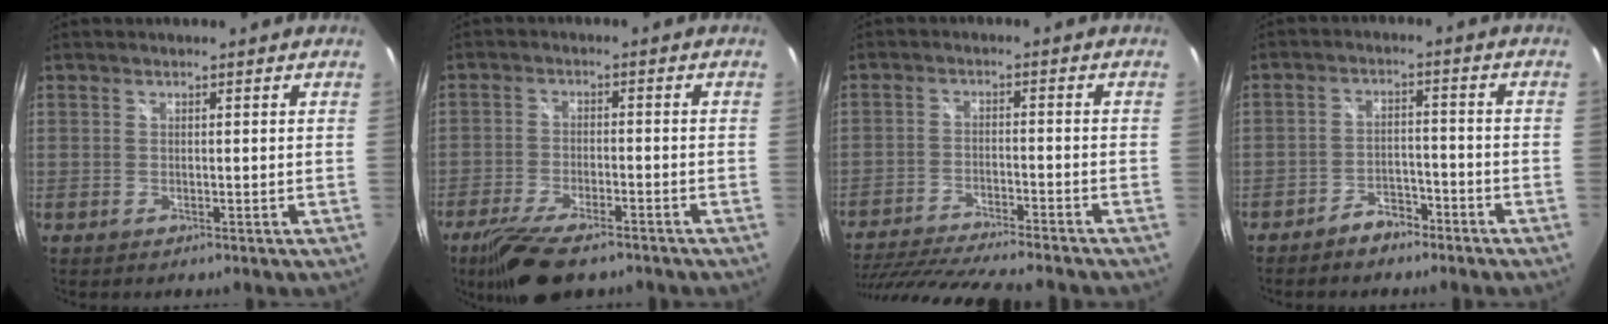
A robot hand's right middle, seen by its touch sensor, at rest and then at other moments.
{"total": 11.4, "force": [-8.5, 3.3, 6.7], "torque": [-0.151, -0.031, -0.149]}
{"total": 19.9, "force": [-17.2, 2.9, 9.5], "torque": [-0.189, -0.037, -0.270]}
{"total": 4.7, "force": [-3.8, 2.2, 1.7], "torque": [-0.046, 0.015, -0.056]}